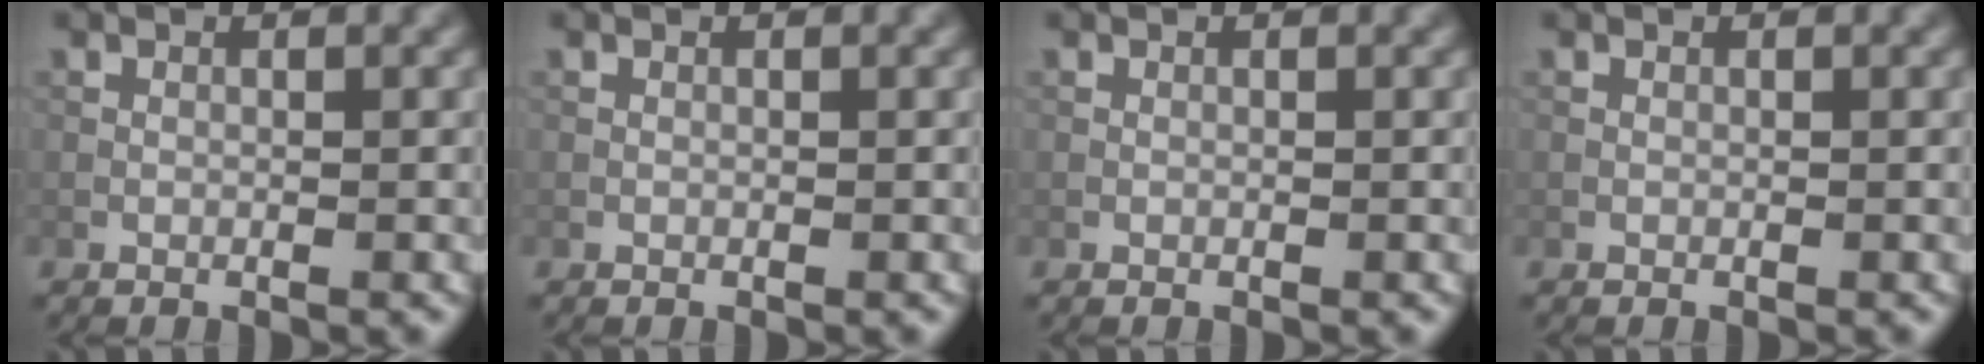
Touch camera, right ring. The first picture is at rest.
{"total": 0.0}
{"total": 0.0}
{"total": 0.0}